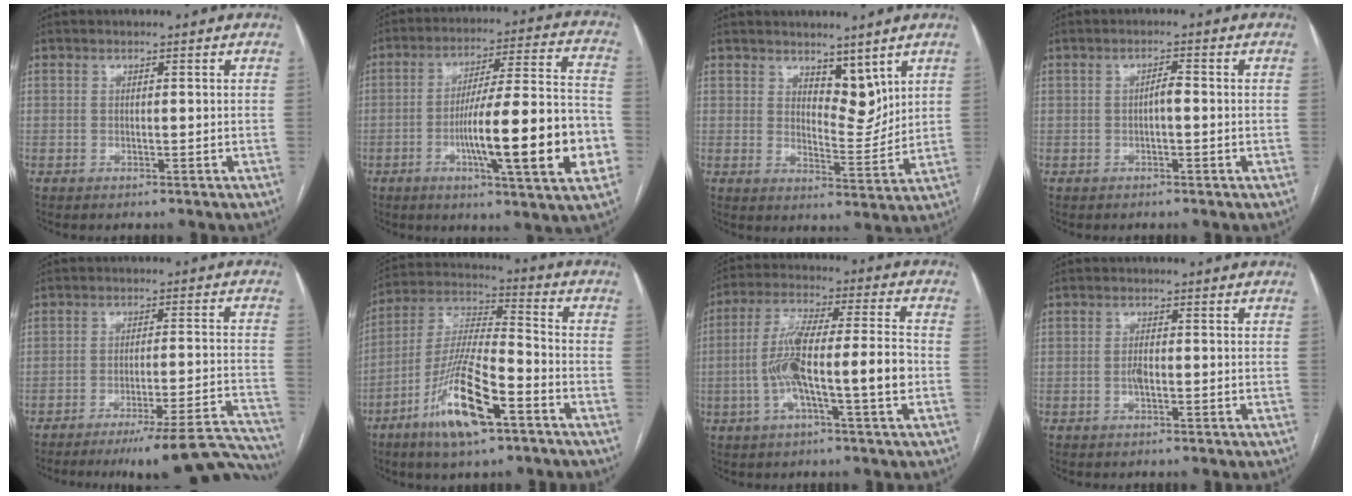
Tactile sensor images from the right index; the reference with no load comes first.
{"total": 19.6, "force": [-5.3, 1.5, 18.8], "torque": [-0.263, 0.008, -0.076]}
{"total": 5.7, "force": [4.1, 2.7, 3.1], "torque": [-0.043, -0.009, 0.075]}
{"total": 1.7, "force": [-0.2, 0.5, 1.6], "torque": [-0.027, 0.006, -0.004]}
{"total": 19.5, "force": [-17.9, 0.7, 7.7], "torque": [-0.030, 0.016, -0.233]}
{"total": 15.3, "force": [-7.6, 3.0, 13.0], "torque": [-0.261, -0.012, -0.137]}
{"total": 12.7, "force": [-2.6, 1.3, 12.3], "torque": [-0.232, 0.022, -0.049]}
{"total": 1.6, "force": [-0.4, 0.5, 1.4], "torque": [-0.028, 0.002, -0.008]}